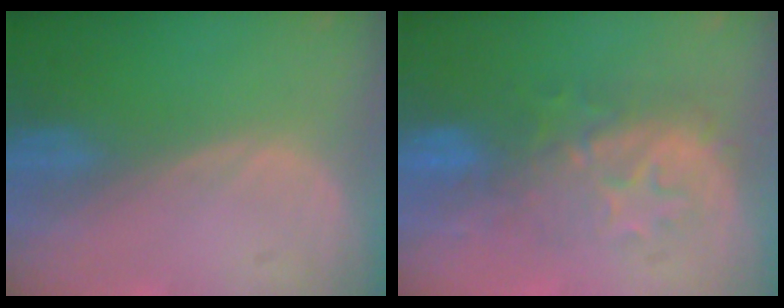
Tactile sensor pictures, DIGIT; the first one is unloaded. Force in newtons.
{"total": 8.3, "press": 8.2, "slide": 1.4}